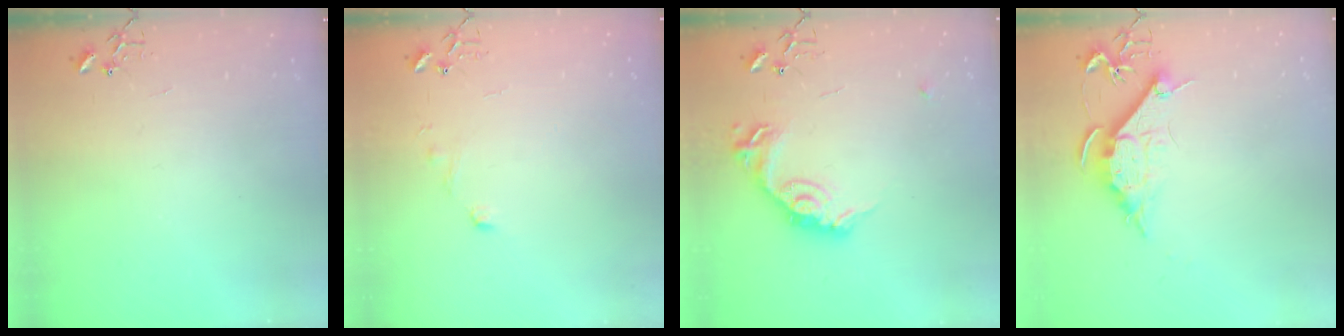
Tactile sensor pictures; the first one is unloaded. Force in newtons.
{"total": 6.1, "press": 6.0, "slide": 0.6}
{"total": 16.3, "press": 16.3, "slide": 0.9}
{"total": 9.6, "press": 9.6, "slide": 0.8}